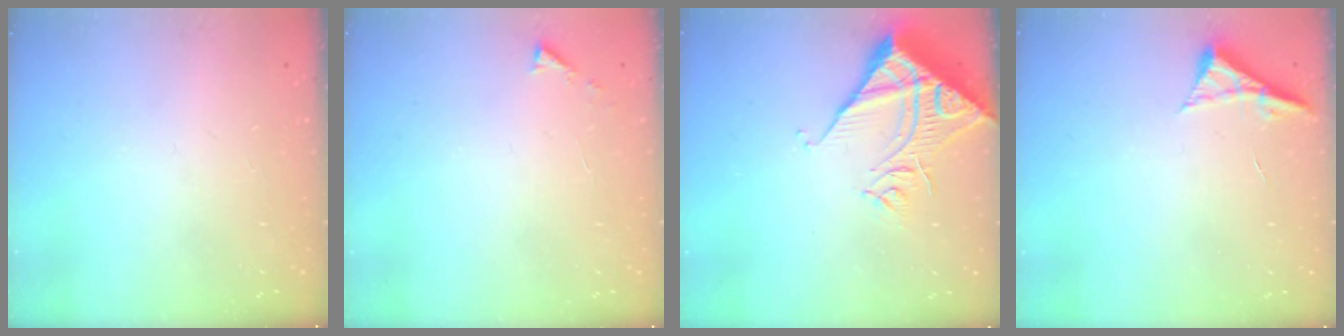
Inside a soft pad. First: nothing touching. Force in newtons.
{"total": 3.1, "press": 3.1, "slide": 0.4}
{"total": 13.9, "press": 13.8, "slide": 1.7}
{"total": 5.4, "press": 5.4, "slide": 0.7}